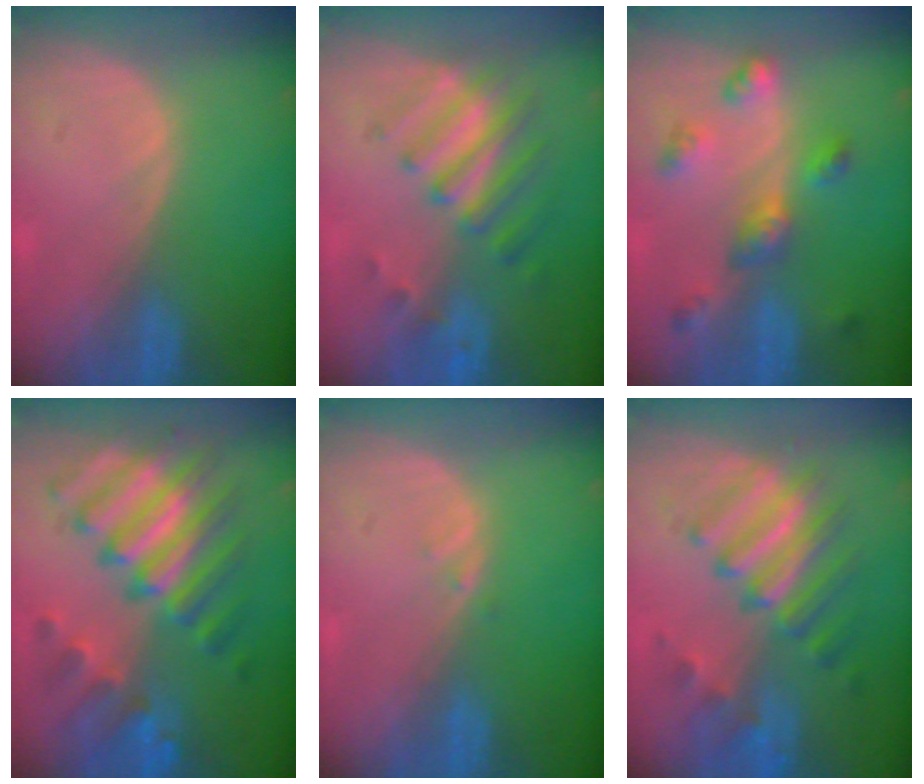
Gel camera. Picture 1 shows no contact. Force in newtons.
{"total": 7.8, "press": 7.0, "slide": 3.4}
{"total": 6.5, "press": 5.8, "slide": 2.8}
{"total": 11.3, "press": 11.3, "slide": 1.0}
{"total": 0.6, "press": 0.6, "slide": 0.1}
{"total": 9.4, "press": 8.5, "slide": 4.1}